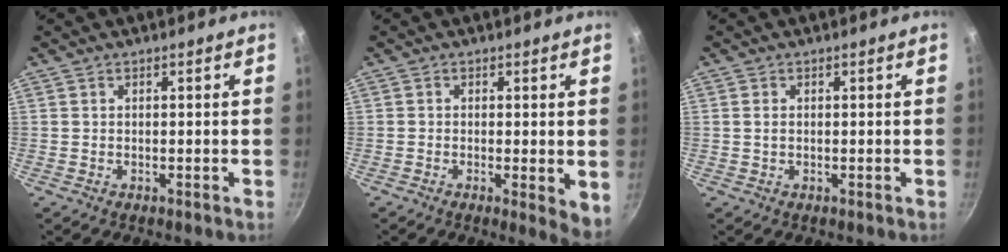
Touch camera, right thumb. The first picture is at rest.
{"total": 4.8, "force": [-0.5, 1.6, 4.5], "torque": [-0.057, -0.012, -0.007]}
{"total": 1.0, "force": [0.2, 0.7, 0.7], "torque": [-0.013, 0.002, 0.002]}